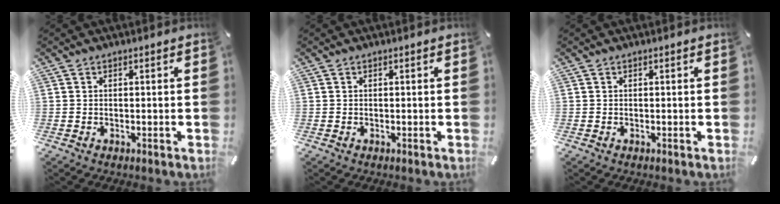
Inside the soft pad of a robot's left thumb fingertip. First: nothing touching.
{"total": 0.0}
{"total": 0.0}